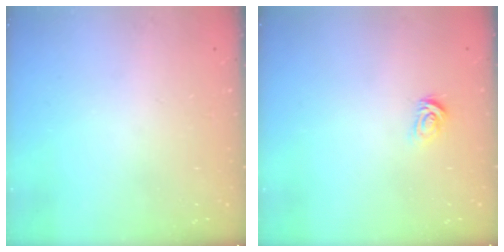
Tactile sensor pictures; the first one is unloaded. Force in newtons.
{"total": 2.8, "press": 2.8, "slide": 0.4}